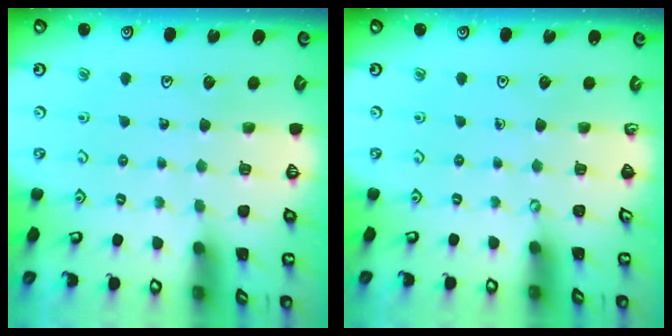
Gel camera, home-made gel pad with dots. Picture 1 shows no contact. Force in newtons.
{"total": 0.0}